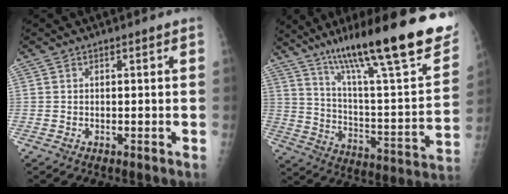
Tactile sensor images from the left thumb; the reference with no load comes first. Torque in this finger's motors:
{"motor_torque": [1.73, -0.60, 1.44, -1.33, 0.13]}